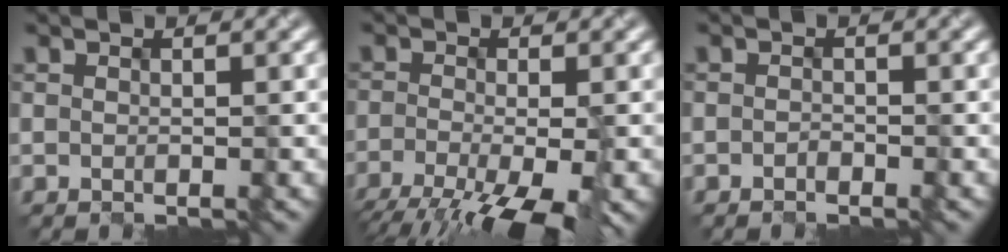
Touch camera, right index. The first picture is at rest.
{"total": 8.5, "force": [-5.3, 2.9, 6.0], "torque": [-0.092, -0.023, -0.086]}
{"total": 0.7, "force": [-0.7, 0.1, 0.0], "torque": [-0.002, 0.000, -0.010]}